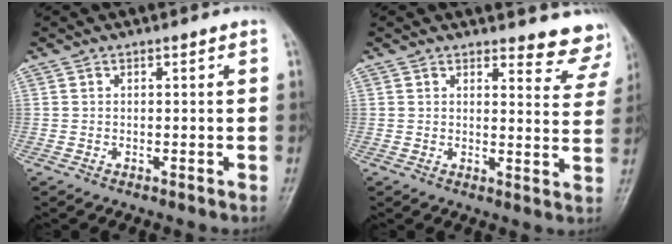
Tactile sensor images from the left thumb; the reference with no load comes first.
{"total": 8.2, "force": [7.9, 2.3, 0.8], "torque": [0.030, -0.067, 0.066]}